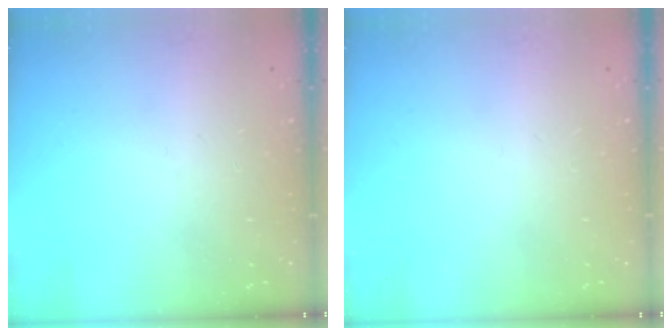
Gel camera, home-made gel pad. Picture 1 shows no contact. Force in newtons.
{"total": 0.0}